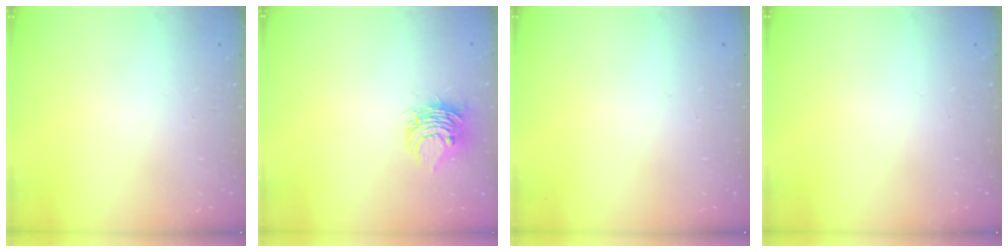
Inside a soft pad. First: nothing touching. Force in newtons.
{"total": 7.8, "press": 7.8, "slide": 0.3}
{"total": 0.0}
{"total": 0.0}